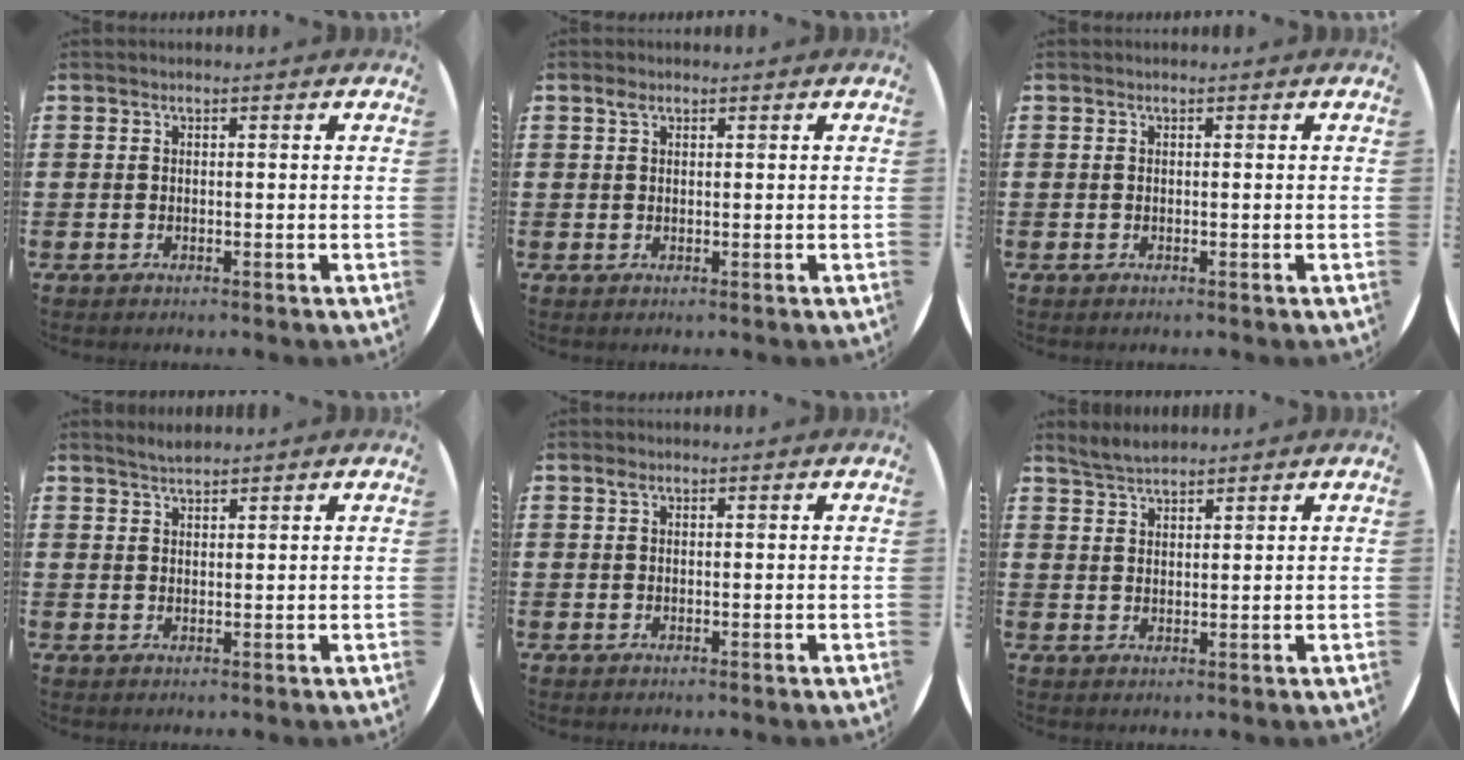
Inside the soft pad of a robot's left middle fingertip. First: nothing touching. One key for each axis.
{"total": 1.0, "fx": 0.6, "fy": 0.7, "fz": 0.4, "tx": -0.001, "ty": 0.001, "tz": 0.009}
{"total": 0.0}
{"total": 1.8, "fx": 1.8, "fy": 0.2, "fz": 0.4, "tx": -0.008, "ty": 0.003, "tz": 0.034}
{"total": 0.7, "fx": 0.4, "fy": 0.5, "fz": 0.3, "tx": 0.001, "ty": 0.000, "tz": 0.006}
{"total": 2.8, "fx": 2.7, "fy": 0.5, "fz": 0.6, "tx": -0.016, "ty": 0.002, "tz": 0.051}